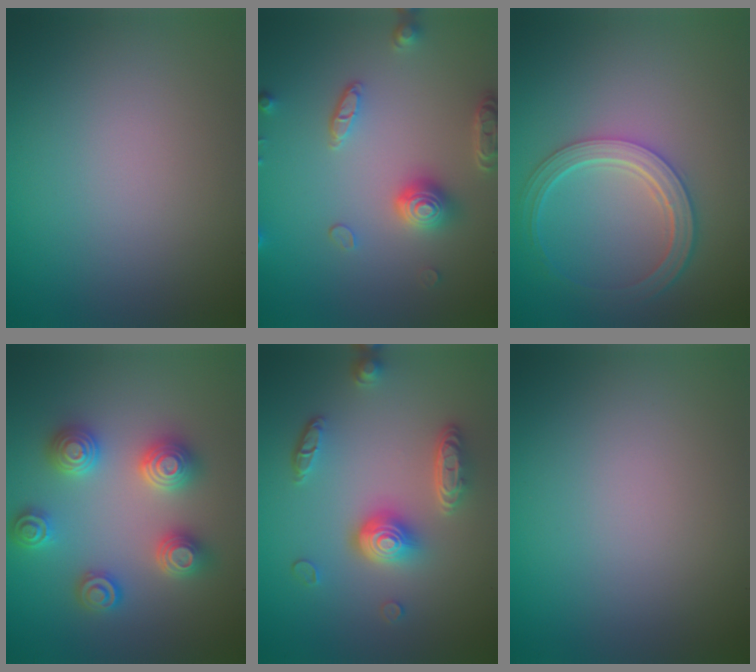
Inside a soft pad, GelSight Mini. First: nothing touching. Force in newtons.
{"total": 4.0, "press": 3.5, "slide": 2.1}
{"total": 4.7, "press": 3.7, "slide": 2.9}
{"total": 4.9, "press": 4.8, "slide": 0.8}
{"total": 5.0, "press": 3.7, "slide": 3.3}
{"total": 0.0}